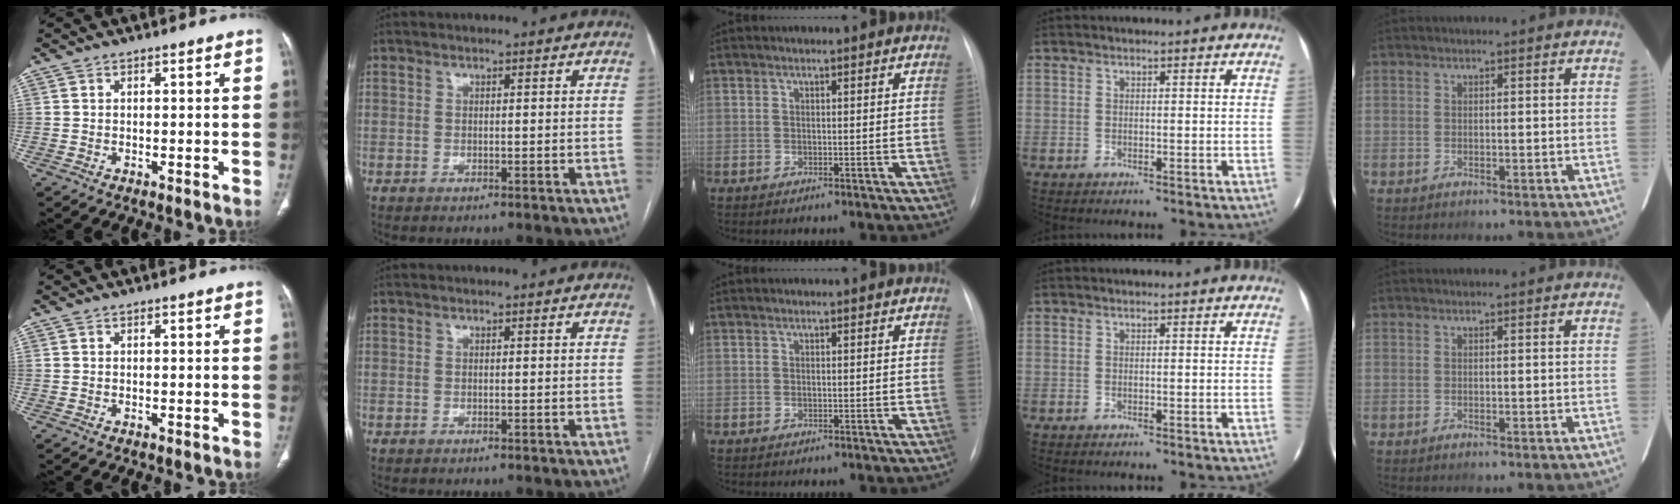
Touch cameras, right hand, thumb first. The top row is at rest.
{}